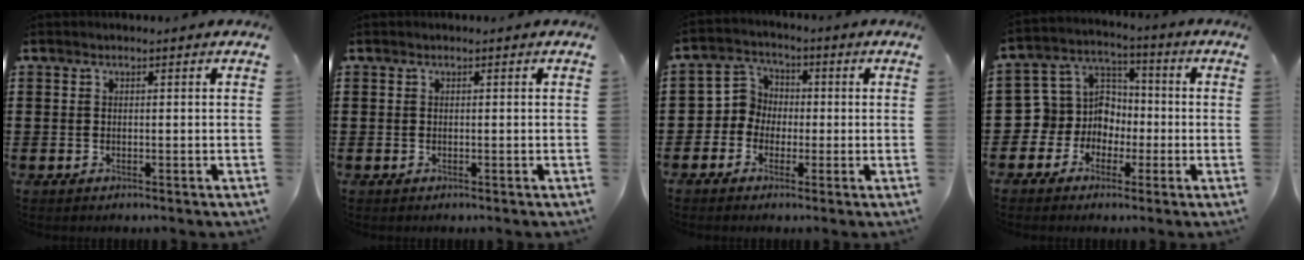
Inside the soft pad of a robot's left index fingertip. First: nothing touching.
{"total": 0.0}
{"total": 4.8, "force": [-1.4, 4.6, 0.8], "torque": [-0.035, 0.017, -0.031]}
{"total": 7.4, "force": [-1.6, 7.2, 0.5], "torque": [-0.062, -0.001, -0.034]}